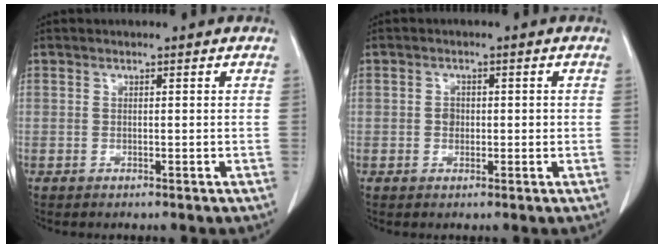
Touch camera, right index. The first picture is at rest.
{"total": 1.7, "force": [-0.1, 1.4, 1.0], "torque": [-0.014, 0.004, -0.002]}